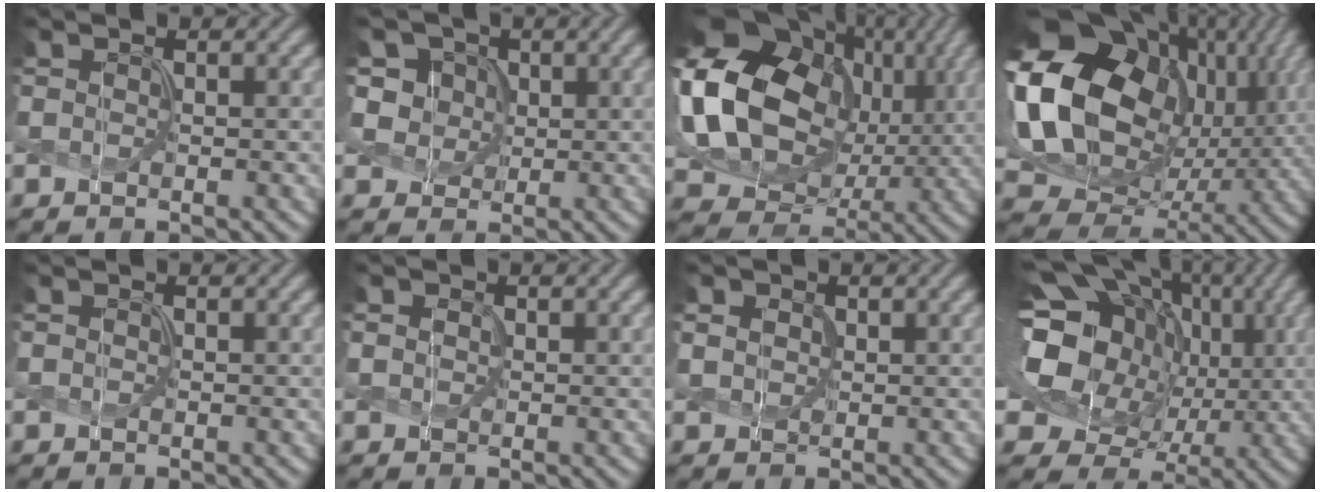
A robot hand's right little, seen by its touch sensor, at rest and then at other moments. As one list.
[{"total": 6.1, "force": [2.5, 4.9, 2.5], "torque": [-0.056, 0.012, 0.032]}, {"total": 18.6, "force": [2.9, 14.6, 11.0], "torque": [-0.235, 0.011, 0.063]}, {"total": 20.7, "force": [3.8, 15.8, 12.9], "torque": [-0.264, 0.009, 0.089]}, {"total": 0.0}, {"total": 0.7, "force": [0.2, 0.6, 0.3], "torque": [-0.007, 0.000, 0.003]}, {"total": 1.7, "force": [0.8, 1.3, 0.8], "torque": [-0.021, 0.008, 0.010]}, {"total": 15.2, "force": [1.2, 12.2, 8.9], "torque": [-0.168, 0.000, 0.005]}]